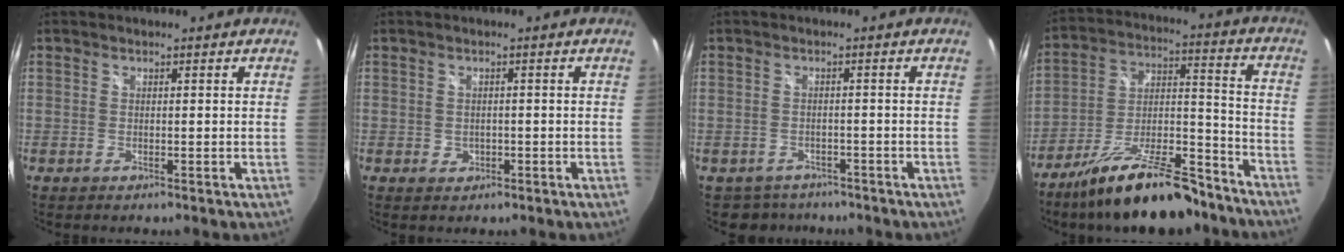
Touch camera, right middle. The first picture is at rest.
{"total": 1.9, "force": [-0.5, 1.7, 0.6], "torque": [-0.010, -0.002, -0.006]}
{"total": 4.4, "force": [-3.5, 2.7, 0.1], "torque": [-0.011, 0.003, -0.052]}
{"total": 20.5, "force": [-15.6, 5.7, 12.0], "torque": [-0.207, -0.003, -0.244]}